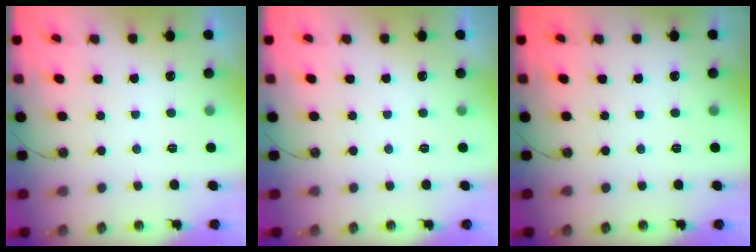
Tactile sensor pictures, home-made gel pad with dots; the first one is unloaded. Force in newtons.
{"total": 0.0}
{"total": 1.2, "press": 1.1, "slide": 0.3}